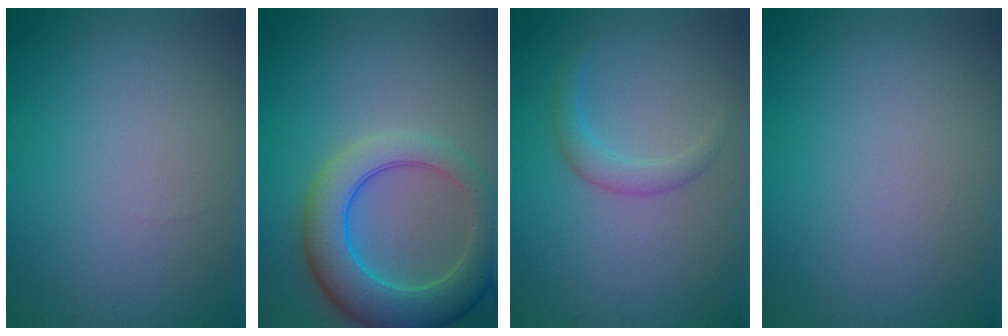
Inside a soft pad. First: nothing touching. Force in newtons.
{"total": 7.1, "press": 7.1, "slide": 0.6}
{"total": 1.8, "press": 1.8, "slide": 0.1}
{"total": 0.0}